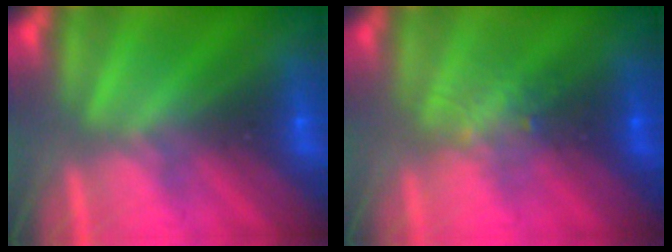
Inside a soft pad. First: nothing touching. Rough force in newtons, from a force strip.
{"total": 2.4}